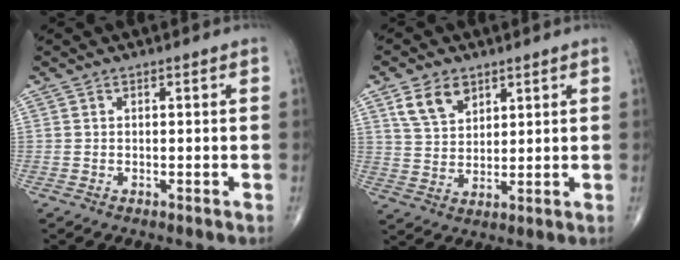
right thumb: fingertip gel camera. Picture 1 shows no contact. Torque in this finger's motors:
{"motor_torque": [0.18, 1.72, 0.48, 0.35, 0.10]}